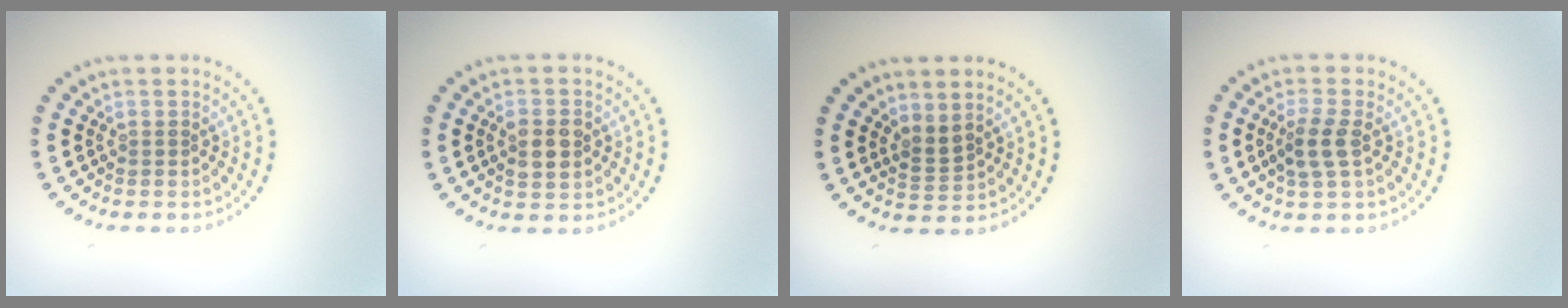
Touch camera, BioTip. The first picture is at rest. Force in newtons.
{"total": 2.5, "press": 2.5, "slide": 0.2}
{"total": 1.8, "press": 1.3, "slide": 1.3}
{"total": 2.4, "press": 2.3, "slide": 0.8}